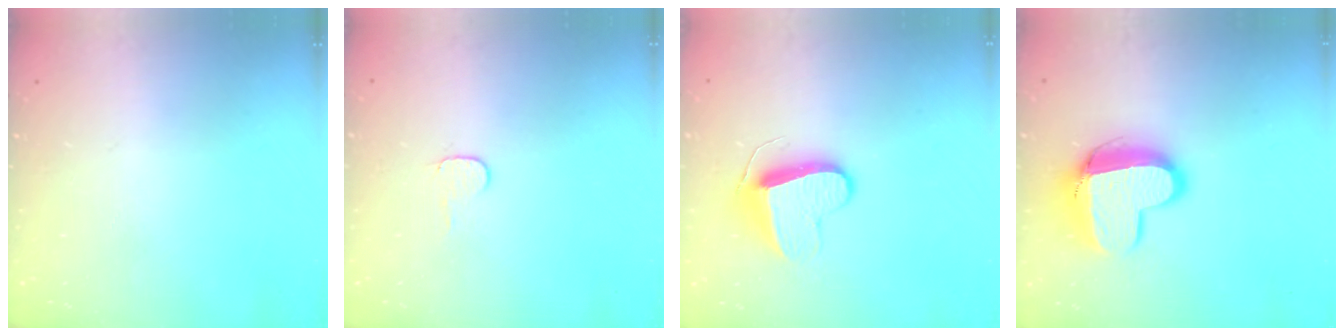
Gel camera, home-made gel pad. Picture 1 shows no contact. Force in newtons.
{"total": 4.0, "press": 4.0, "slide": 0.4}
{"total": 11.2, "press": 11.1, "slide": 0.8}
{"total": 13.0, "press": 13.0, "slide": 1.2}